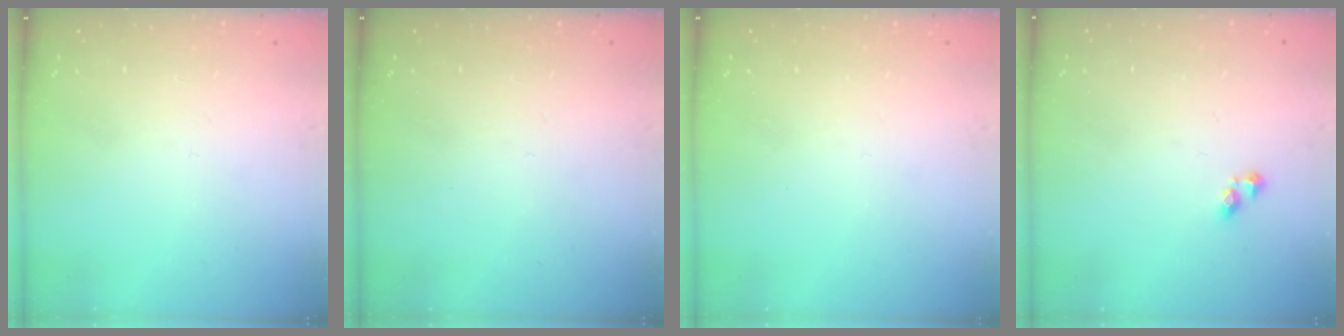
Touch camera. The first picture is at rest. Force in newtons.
{"total": 0.0}
{"total": 0.0}
{"total": 2.7, "press": 2.7, "slide": 0.4}